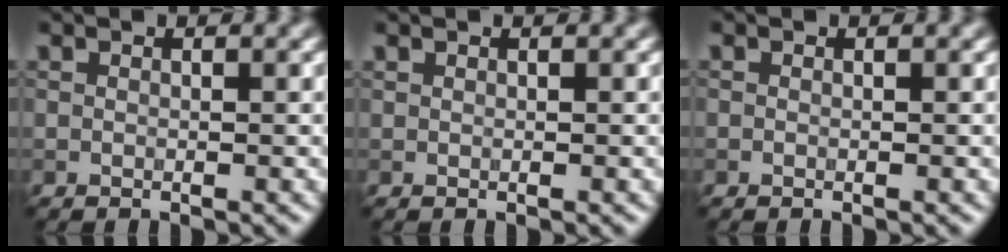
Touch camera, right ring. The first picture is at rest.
{"total": 0.0}
{"total": 0.0}